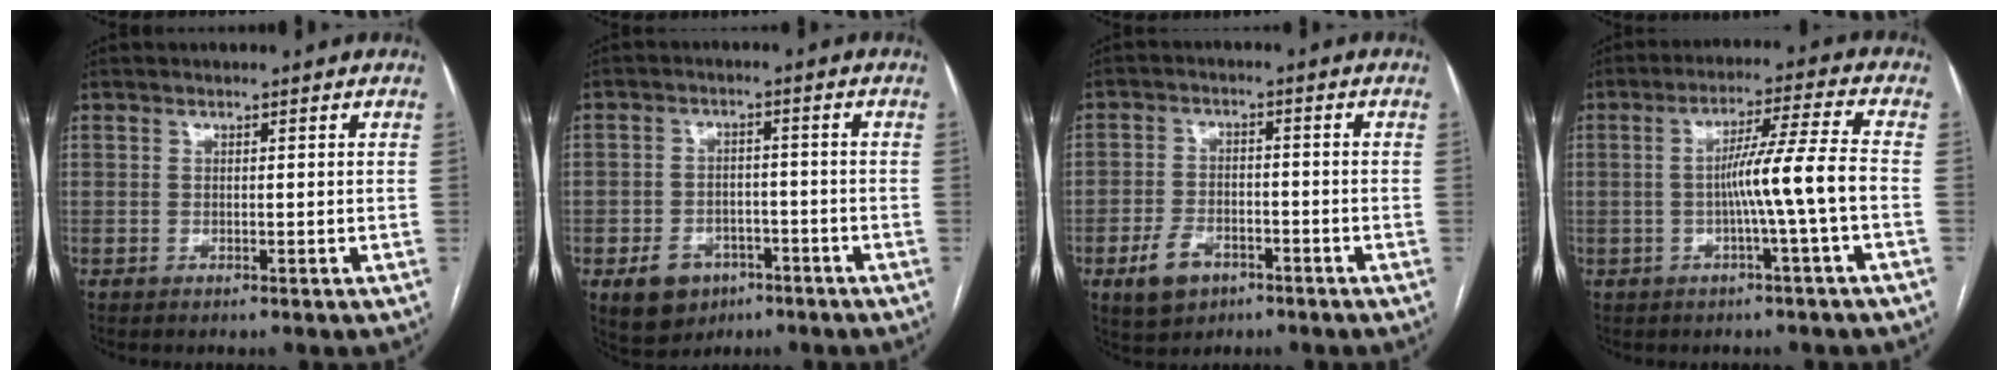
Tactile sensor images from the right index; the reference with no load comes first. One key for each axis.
{"total": 7.1, "fx": -3.7, "fy": 5.3, "fz": 2.8, "tx": -0.051, "ty": 0.005, "tz": -0.049}
{"total": 6.3, "fx": -3.4, "fy": 4.0, "fz": 3.5, "tx": -0.073, "ty": 0.005, "tz": -0.054}
{"total": 7.3, "fx": -1.6, "fy": -1.3, "fz": 7.0, "tx": -0.115, "ty": 0.014, "tz": -0.025}